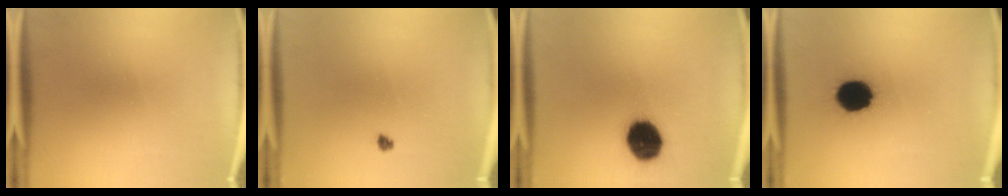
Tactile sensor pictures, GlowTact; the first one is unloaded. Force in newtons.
{"total": 1.0}
{"total": 13.1}
{"total": 13.0}